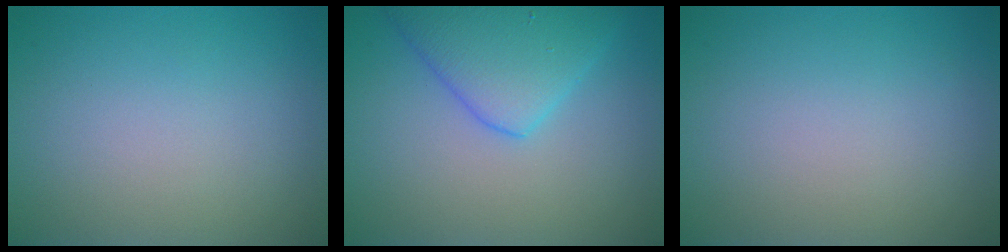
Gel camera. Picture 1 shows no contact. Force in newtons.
{"total": 5.3, "press": 5.3, "slide": 0.2}
{"total": 0.0}